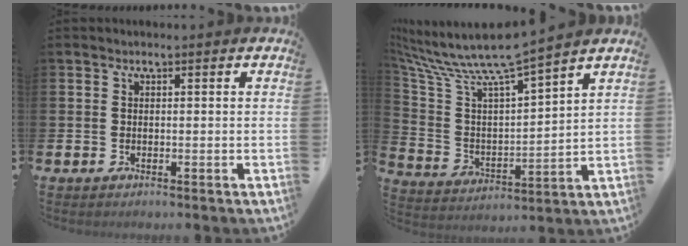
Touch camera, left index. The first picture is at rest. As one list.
[{"total": 8.7, "force": [7.8, 0.4, 3.8], "torque": [-0.115, -0.062, 0.126]}]